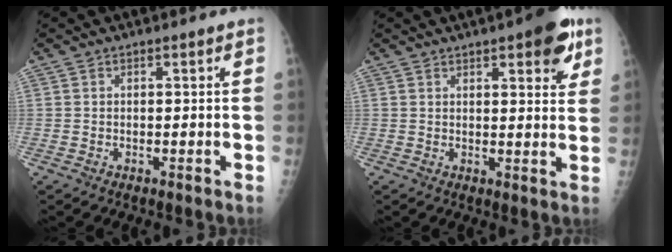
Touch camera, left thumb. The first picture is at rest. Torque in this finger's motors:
{"motor_torque": [1.31, 0.72, 0.68, -0.65, 0.04]}